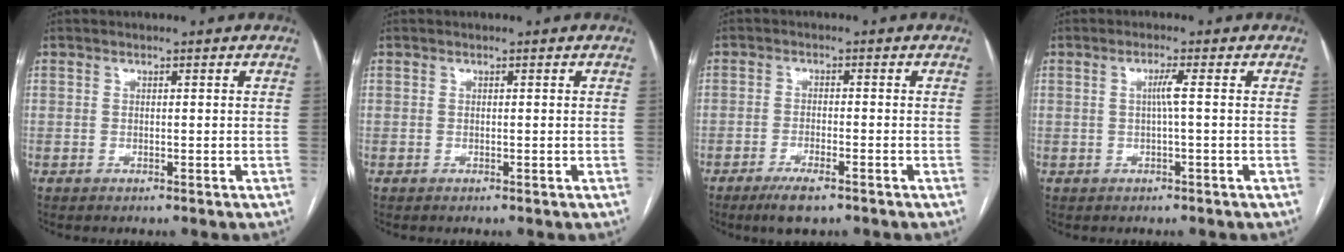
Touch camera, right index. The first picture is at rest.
{"total": 0.0}
{"total": 4.8, "force": [-3.3, 0.9, 3.4], "torque": [-0.068, -0.007, -0.053]}
{"total": 2.0, "force": [0.0, -0.5, 1.9], "torque": [-0.034, 0.002, 0.001]}